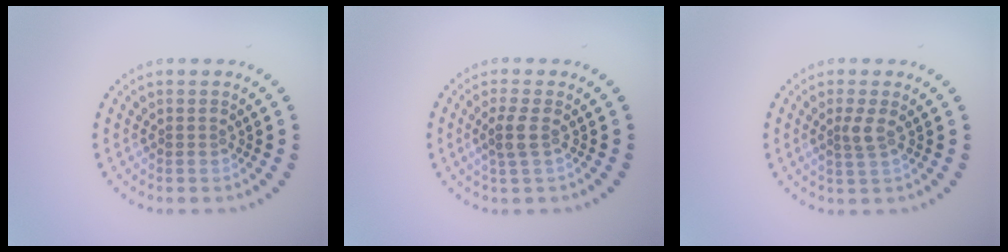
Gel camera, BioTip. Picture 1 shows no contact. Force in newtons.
{"total": 1.8, "press": 1.5, "slide": 0.9}
{"total": 1.6, "press": 1.2, "slide": 1.0}